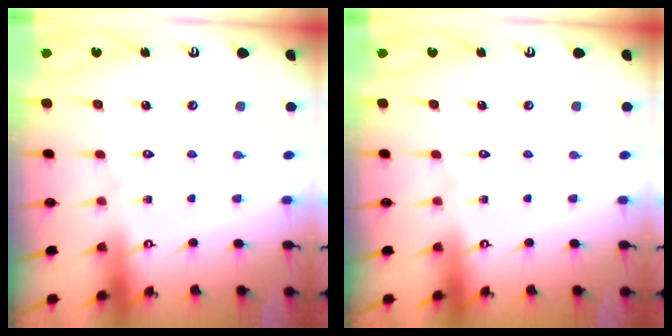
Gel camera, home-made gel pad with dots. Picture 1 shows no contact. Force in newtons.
{"total": 0.0}